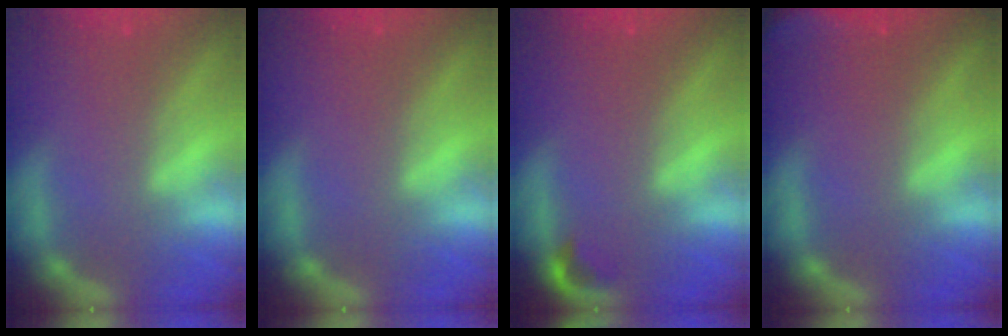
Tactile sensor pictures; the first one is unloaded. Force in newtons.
{"total": 0.0}
{"total": 1.4}
{"total": 4.4}